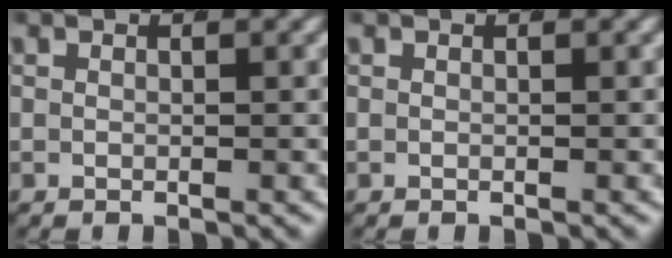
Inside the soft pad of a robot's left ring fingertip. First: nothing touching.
{"total": 0.0}